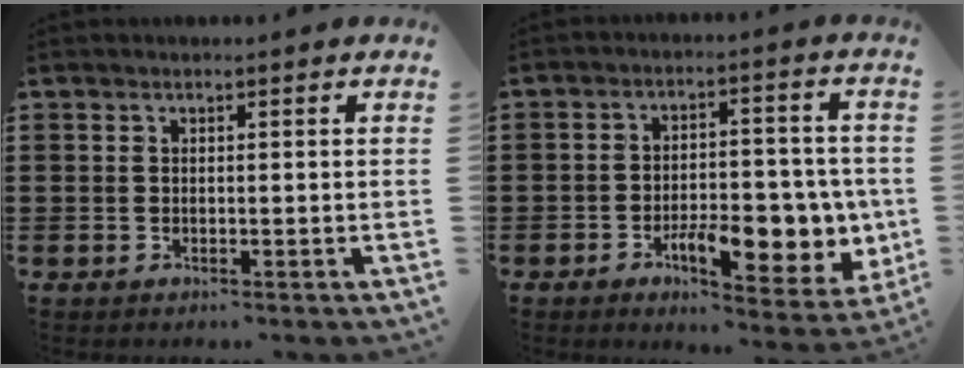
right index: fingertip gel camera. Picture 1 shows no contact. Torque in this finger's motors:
{"motor_torque": [2.14, 0.00, 0.39, 0.16]}